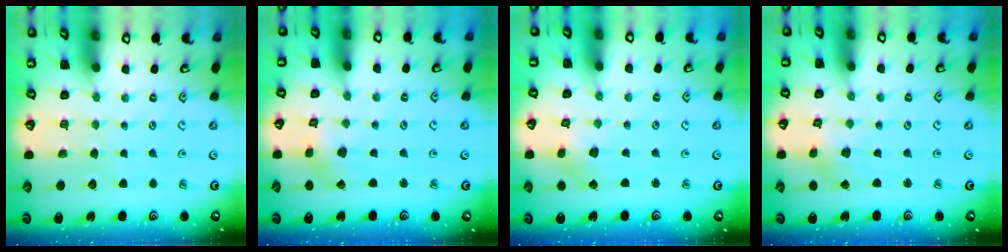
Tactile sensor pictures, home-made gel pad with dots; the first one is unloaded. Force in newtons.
{"total": 2.6, "press": 2.6, "slide": 0.3}
{"total": 3.7, "press": 3.7, "slide": 0.5}
{"total": 2.6, "press": 2.6, "slide": 0.3}